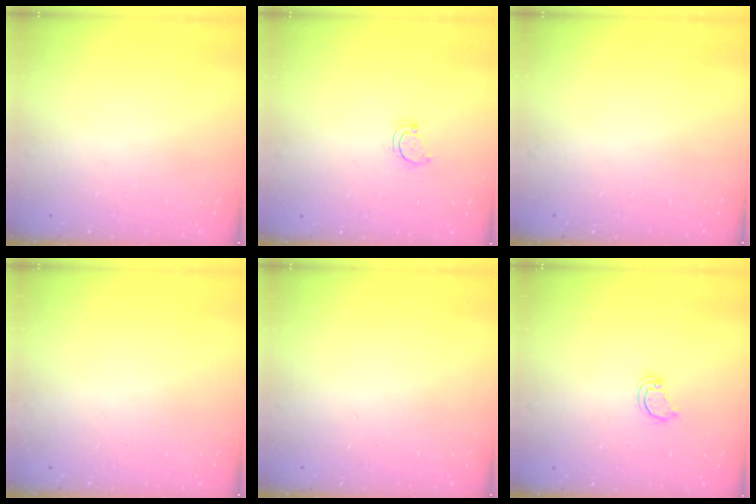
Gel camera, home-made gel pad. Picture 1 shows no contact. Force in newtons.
{"total": 3.2, "press": 3.2, "slide": 0.3}
{"total": 0.0}
{"total": 0.0}
{"total": 0.0}
{"total": 3.3, "press": 3.3, "slide": 0.3}